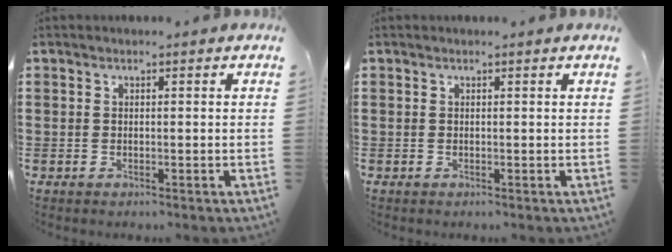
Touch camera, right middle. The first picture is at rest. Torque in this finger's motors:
{"motor_torque": [0.00, 0.00, 0.00, -0.01]}